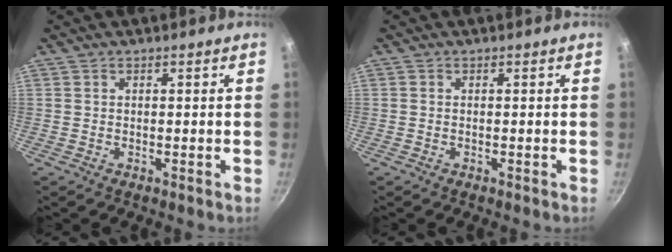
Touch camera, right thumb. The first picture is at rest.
{"total": 0.0}